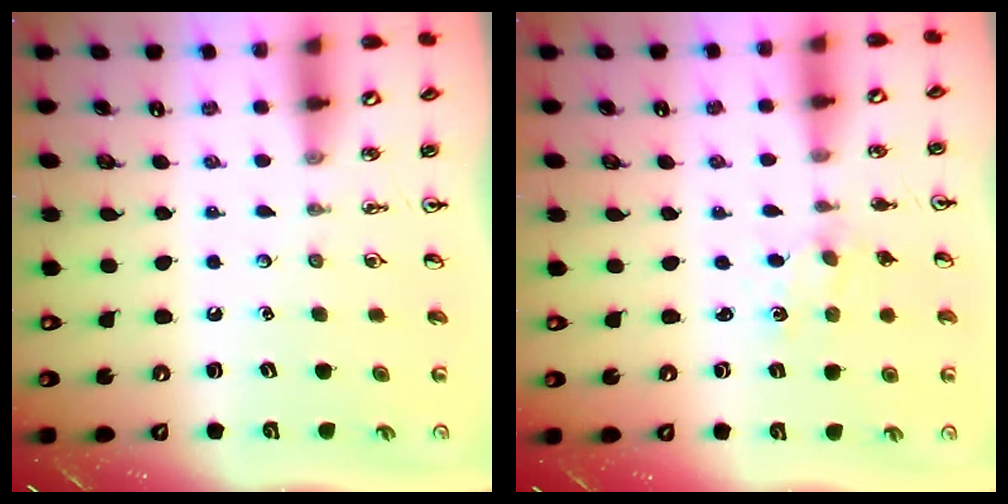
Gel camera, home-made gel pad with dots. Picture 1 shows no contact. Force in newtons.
{"total": 0.6, "press": 0.6, "slide": 0.2}